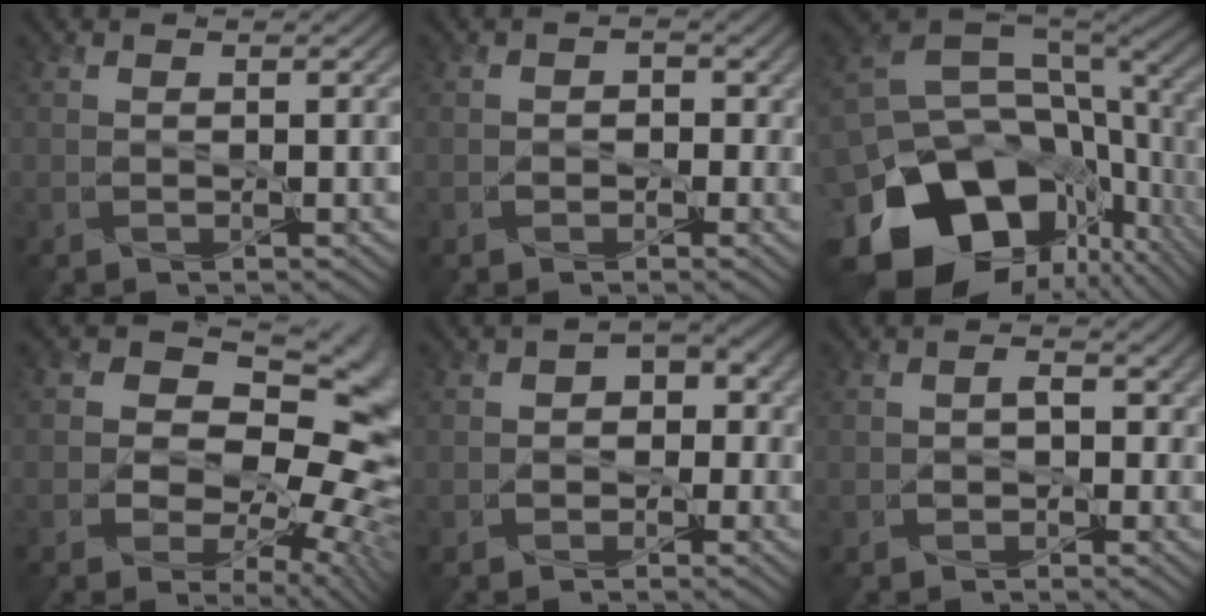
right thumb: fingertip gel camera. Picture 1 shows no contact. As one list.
[{"total": 2.7, "force": [-0.7, 2.4, 0.9], "torque": [-0.011, 0.010, -0.014]}, {"total": 19.5, "force": [-7.8, 13.4, 11.9], "torque": [-0.254, -0.030, -0.108]}, {"total": 15.2, "force": [1.2, 10.3, 11.1], "torque": [-0.155, -0.004, 0.045]}, {"total": 4.2, "force": [-0.6, 3.6, 2.0], "torque": [-0.018, 0.012, -0.015]}, {"total": 3.0, "force": [-0.5, 2.3, 1.8], "torque": [-0.021, 0.000, -0.002]}]